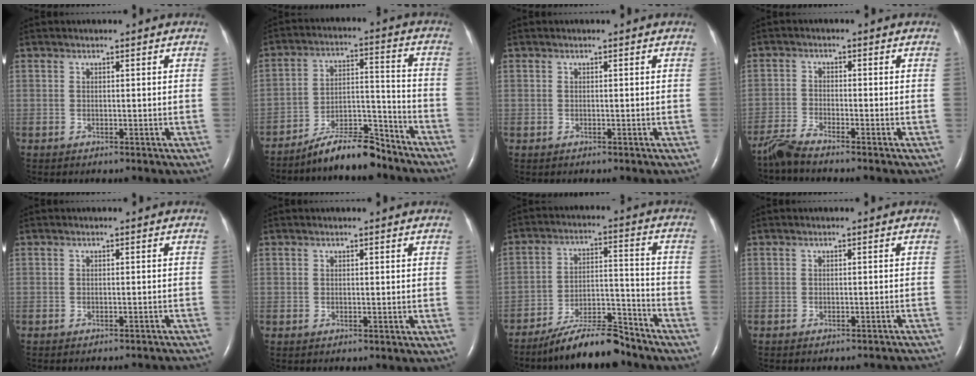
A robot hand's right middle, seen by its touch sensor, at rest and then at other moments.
{"total": 9.8, "force": [-8.9, 1.7, 4.0], "torque": [-0.060, 0.024, -0.150]}
{"total": 0.0}
{"total": 3.5, "force": [-3.3, -0.4, 1.2], "torque": [-0.035, -0.018, -0.071]}
{"total": 7.3, "force": [-7.2, 0.7, 1.5], "torque": [-0.015, -0.003, -0.068]}
{"total": 0.0}
{"total": 11.1, "force": [-9.7, 1.8, 5.0], "torque": [-0.080, 0.013, -0.165]}
{"total": 7.2, "force": [-7.0, 0.6, 1.4], "torque": [-0.013, -0.002, -0.066]}